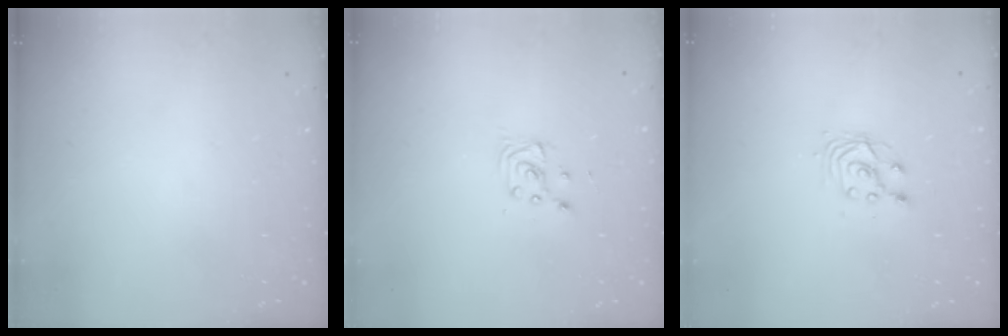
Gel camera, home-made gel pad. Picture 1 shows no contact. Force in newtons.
{"total": 3.2, "press": 3.2, "slide": 0.4}
{"total": 3.1, "press": 3.0, "slide": 0.3}